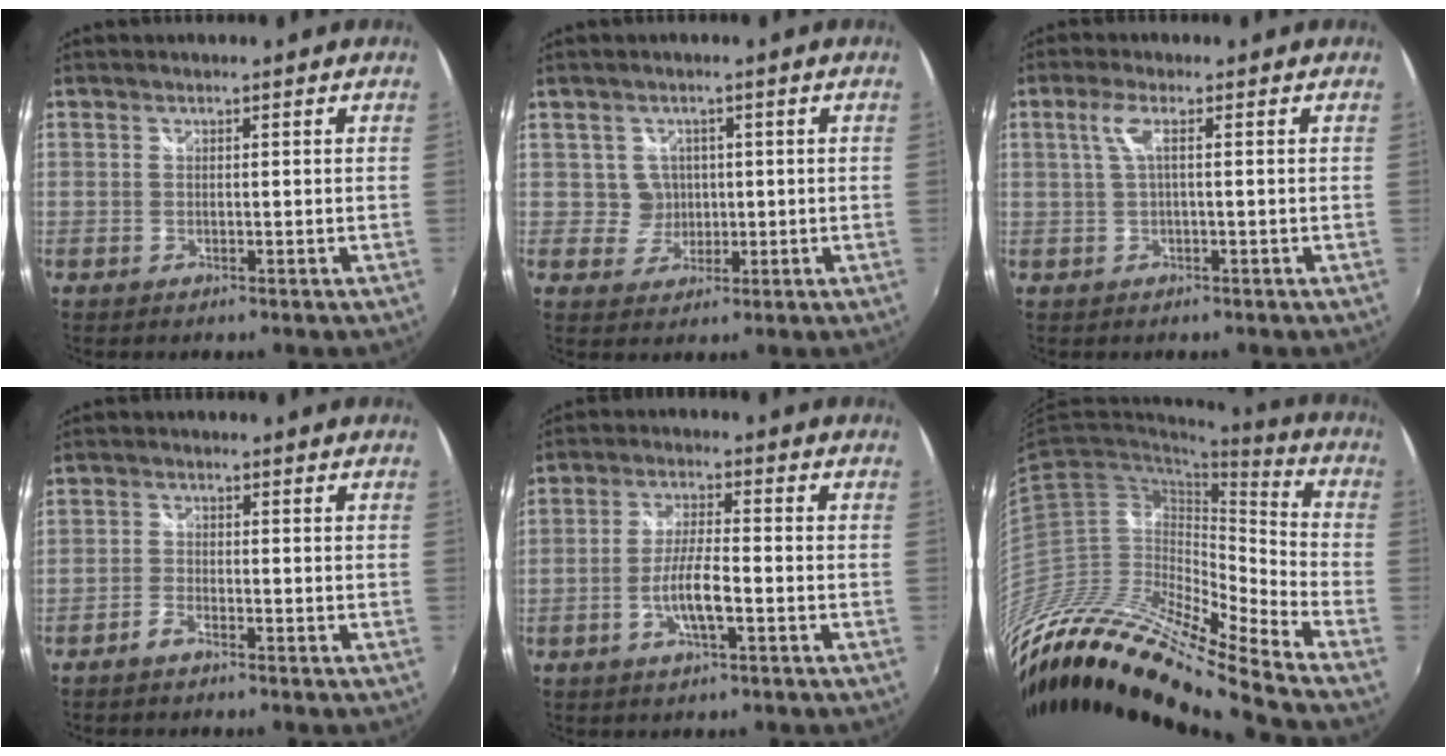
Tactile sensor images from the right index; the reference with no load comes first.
{"total": 3.3, "force": [0.4, 3.3, -0.1], "torque": [0.002, 0.014, 0.009]}
{"total": 2.6, "force": [0.1, -0.1, 2.6], "torque": [-0.052, 0.004, 0.004]}
{"total": 1.9, "force": [-1.7, 0.4, 0.8], "torque": [-0.029, 0.002, -0.039]}
{"total": 5.8, "force": [-2.3, 0.8, 5.3], "torque": [-0.106, 0.003, -0.042]}
{"total": 24.1, "force": [-19.9, 3.1, 13.2], "torque": [-0.240, -0.028, -0.379]}